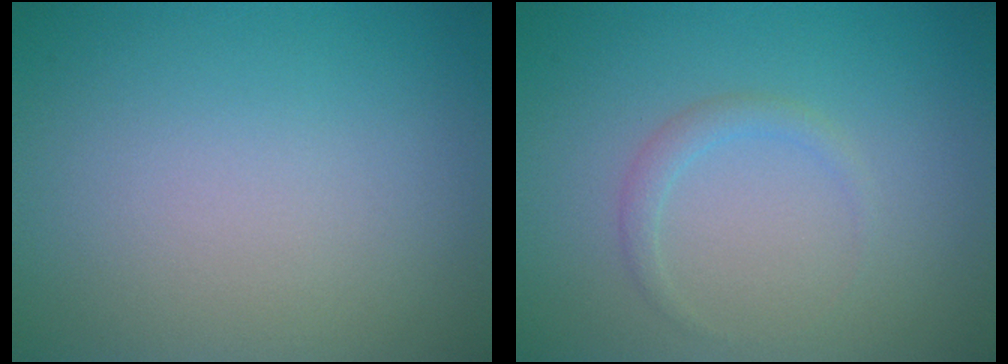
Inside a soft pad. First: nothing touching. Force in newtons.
{"total": 1.1, "press": 1.1, "slide": 0.1}